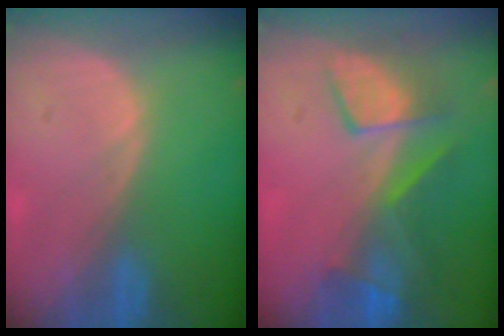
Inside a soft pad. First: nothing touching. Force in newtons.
{"total": 7.7, "press": 7.2, "slide": 2.6}